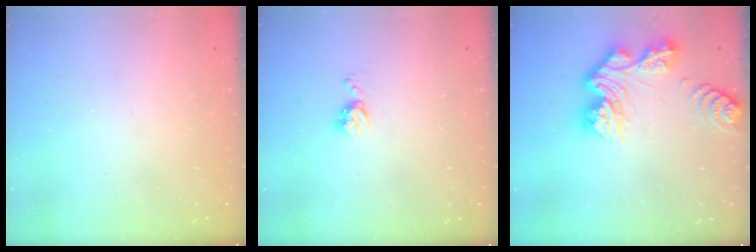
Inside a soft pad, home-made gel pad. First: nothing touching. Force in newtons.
{"total": 5.5, "press": 5.5, "slide": 0.7}
{"total": 13.3, "press": 13.3, "slide": 1.2}